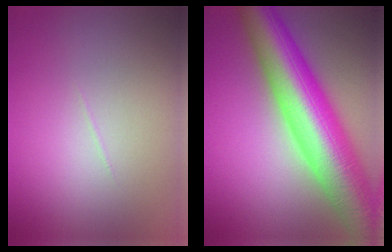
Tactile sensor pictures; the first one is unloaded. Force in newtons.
{"total": 13.1, "press": 13.1, "slide": 0.2}